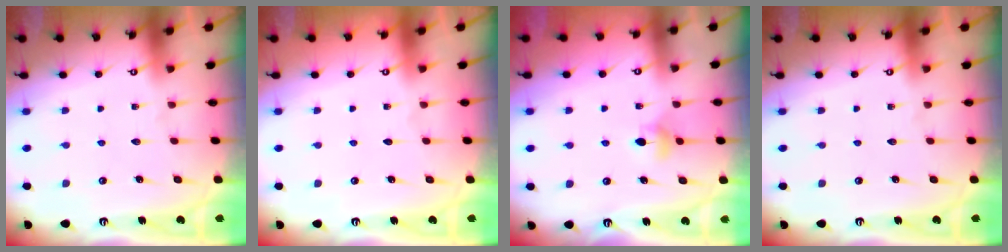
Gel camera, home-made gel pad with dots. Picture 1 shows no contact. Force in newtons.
{"total": 0.0}
{"total": 4.7, "press": 4.6, "slide": 1.0}
{"total": 0.0}